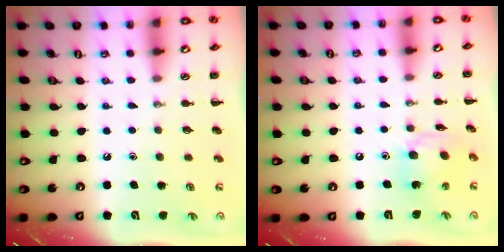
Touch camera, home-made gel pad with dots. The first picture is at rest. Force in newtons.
{"total": 8.4, "press": 8.4, "slide": 0.7}